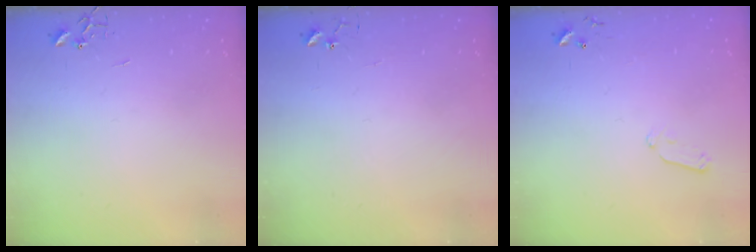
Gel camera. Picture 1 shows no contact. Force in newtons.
{"total": 4.8, "press": 4.8, "slide": 0.2}
{"total": 6.0, "press": 5.9, "slide": 1.0}